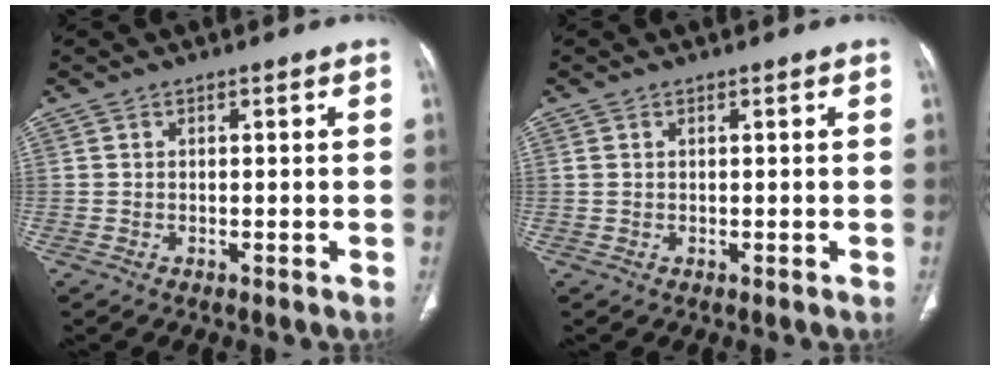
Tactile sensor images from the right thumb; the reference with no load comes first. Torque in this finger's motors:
{"motor_torque": [-0.06, -0.37, -0.39, 0.37, 0.05]}